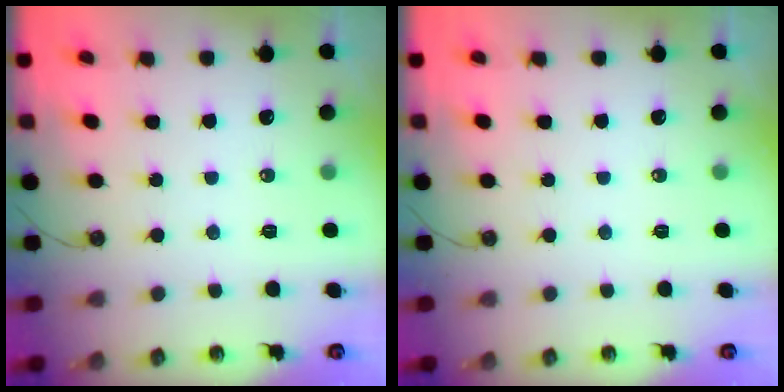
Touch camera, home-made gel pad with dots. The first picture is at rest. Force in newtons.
{"total": 0.0}